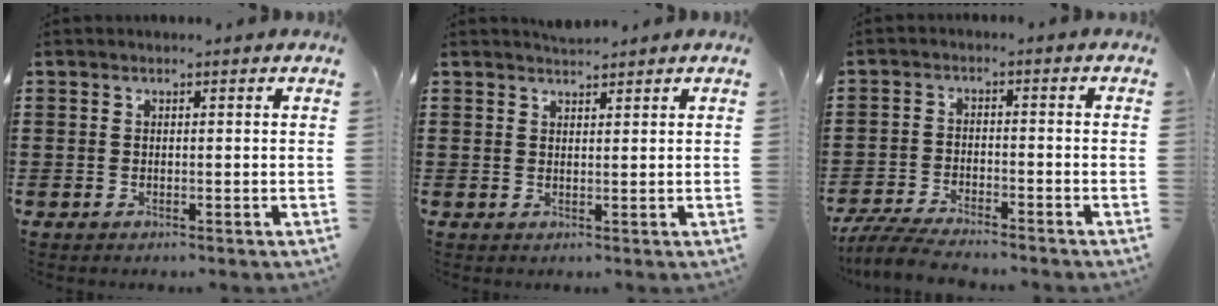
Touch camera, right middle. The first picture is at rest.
{"total": 1.7, "force": [1.7, 0.1, 0.0], "torque": [-0.006, 0.003, 0.034]}
{"total": 5.2, "force": [-4.8, 0.3, 1.8], "torque": [-0.048, -0.012, -0.098]}